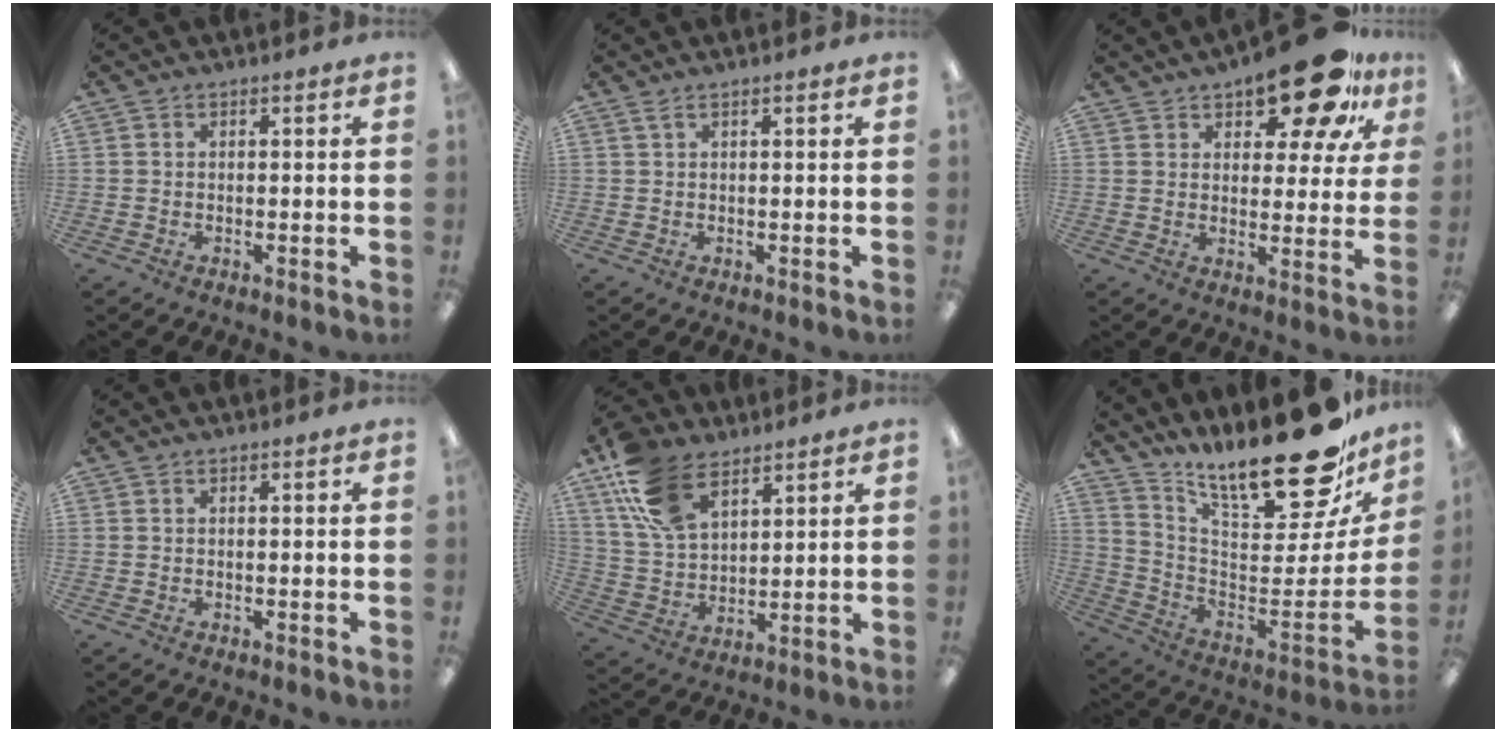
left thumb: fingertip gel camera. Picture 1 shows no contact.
{"total": 1.5, "force": [0.8, 0.2, 1.3], "torque": [-0.027, 0.001, 0.013]}
{"total": 17.3, "force": [11.9, 7.3, 10.1], "torque": [-0.143, -0.064, 0.199]}
{"total": 0.0}
{"total": 15.8, "force": [9.4, 8.8, 9.2], "torque": [-0.197, -0.019, 0.181]}
{"total": 23.8, "force": [18.6, 7.0, 13.1], "torque": [-0.173, -0.146, 0.309]}